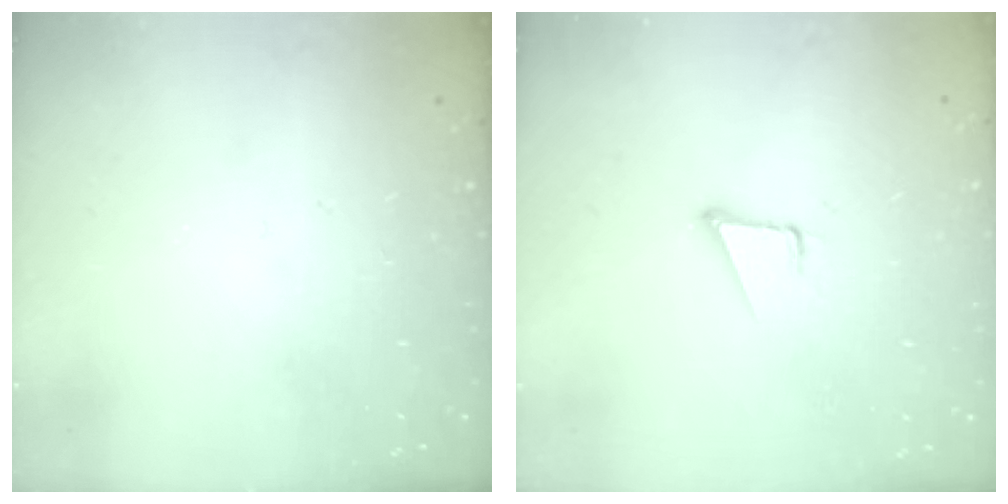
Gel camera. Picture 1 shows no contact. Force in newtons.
{"total": 3.4, "press": 2.4, "slide": 2.4}